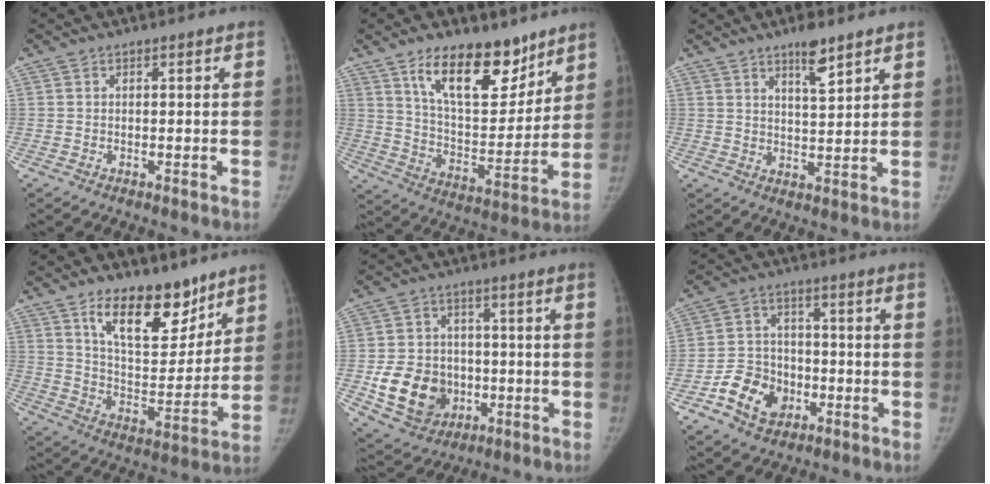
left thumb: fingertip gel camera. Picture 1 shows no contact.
{"total": 17.7, "force": [11.6, 8.1, 10.6], "torque": [-0.120, -0.079, 0.203]}
{"total": 5.6, "force": [4.0, 1.3, 3.8], "torque": [-0.053, -0.030, 0.066]}
{"total": 16.2, "force": [10.8, 7.6, 9.3], "torque": [-0.095, -0.082, 0.187]}
{"total": 13.7, "force": [-2.9, 11.4, 7.1], "torque": [-0.093, 0.010, -0.034]}
{"total": 10.1, "force": [-4.2, 8.0, 4.6], "torque": [-0.049, 0.022, -0.072]}